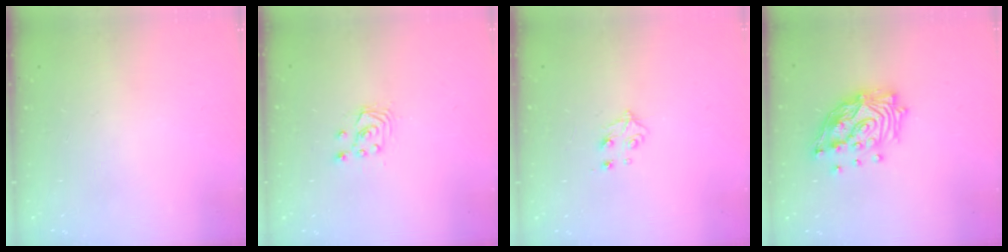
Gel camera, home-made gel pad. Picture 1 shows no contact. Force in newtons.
{"total": 2.9, "press": 2.9, "slide": 0.2}
{"total": 4.2, "press": 4.1, "slide": 0.8}
{"total": 16.8, "press": 16.7, "slide": 1.9}